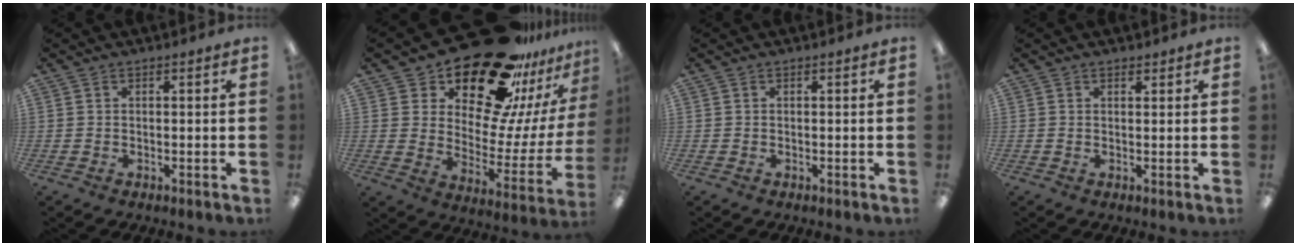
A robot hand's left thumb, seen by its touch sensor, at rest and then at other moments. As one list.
[{"total": 24.5, "force": [18.8, 10.2, 12.0], "torque": [-0.171, -0.139, 0.326]}, {"total": 0.0}, {"total": 1.1, "force": [1.0, 0.5, 0.3], "torque": [0.000, -0.004, 0.017]}]